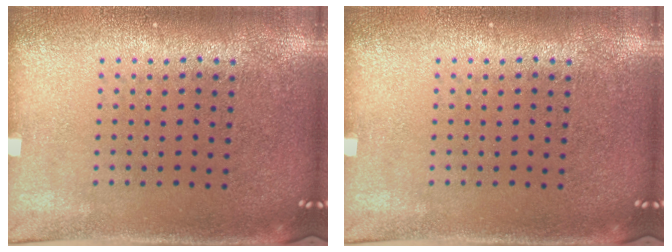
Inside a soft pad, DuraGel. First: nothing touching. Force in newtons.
{"total": 0.0}